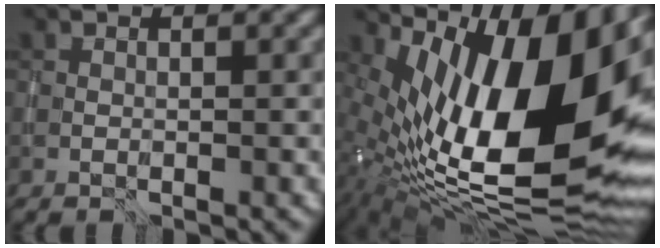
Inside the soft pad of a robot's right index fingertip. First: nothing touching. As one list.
[{"total": 18.8, "force": [2.7, 8.5, 16.6], "torque": [-0.278, 0.009, 0.037]}]